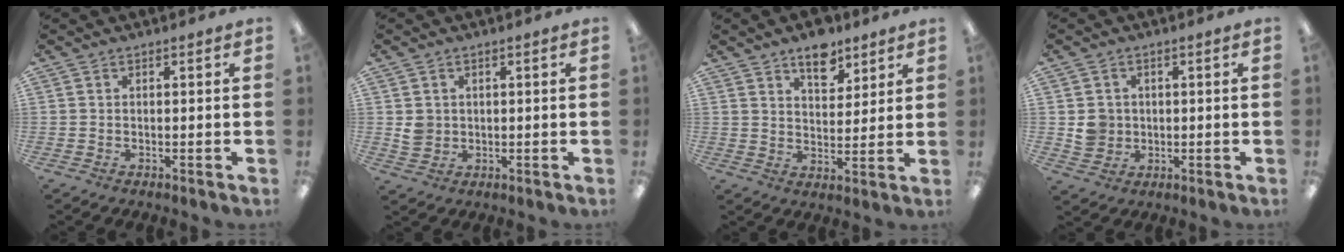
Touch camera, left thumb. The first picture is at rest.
{"total": 3.5, "force": [0.8, 3.1, 1.2], "torque": [-0.019, 0.002, 0.014]}
{"total": 8.9, "force": [6.5, 4.4, 4.2], "torque": [-0.044, -0.035, 0.110]}
{"total": 4.6, "force": [0.5, 4.4, 1.1], "torque": [-0.012, 0.004, 0.009]}